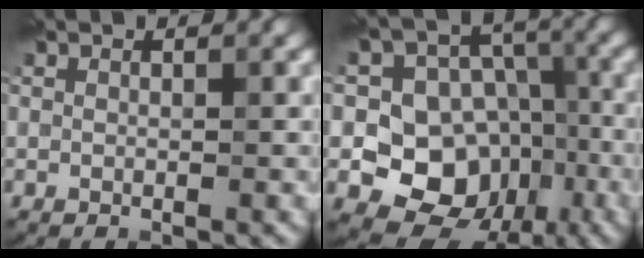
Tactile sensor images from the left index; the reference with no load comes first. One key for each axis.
{"total": 9.7, "fx": -2.7, "fy": 8.1, "fz": 4.6, "tx": -0.054, "ty": -0.006, "tz": -0.065}